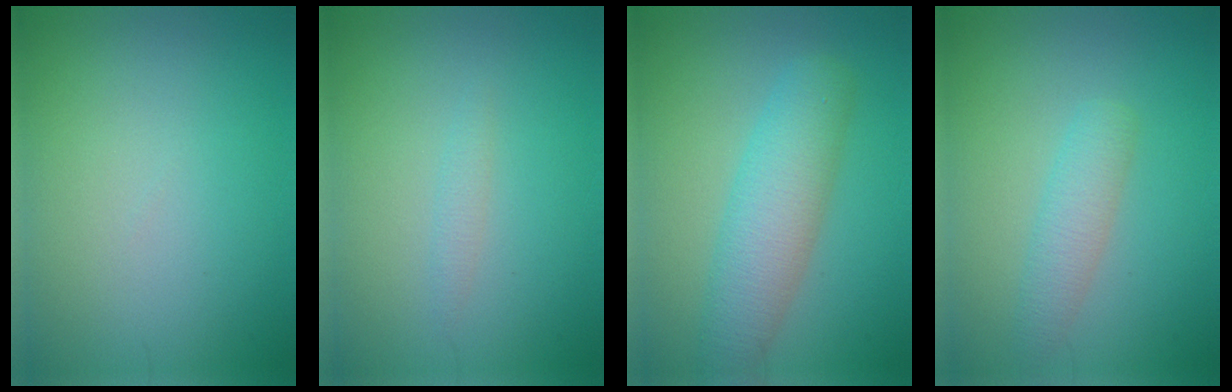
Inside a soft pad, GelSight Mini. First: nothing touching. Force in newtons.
{"total": 0.9, "press": 0.9, "slide": 0.0}
{"total": 5.3, "press": 5.3, "slide": 0.2}
{"total": 2.5, "press": 2.5, "slide": 0.1}